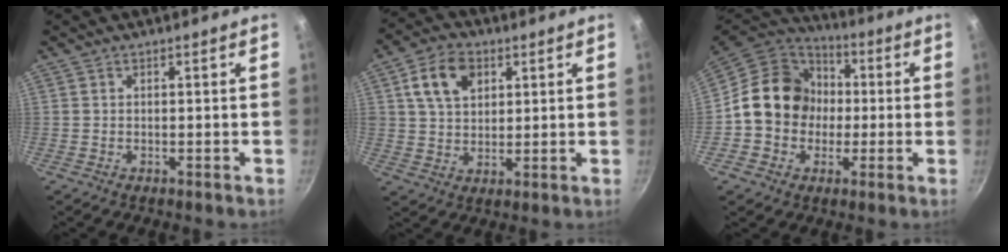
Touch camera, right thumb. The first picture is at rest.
{"total": 9.7, "force": [3.6, 6.7, 5.9], "torque": [-0.088, 0.002, 0.059]}
{"total": 16.2, "force": [0.0, 14.0, 8.2], "torque": [-0.104, 0.038, -0.011]}